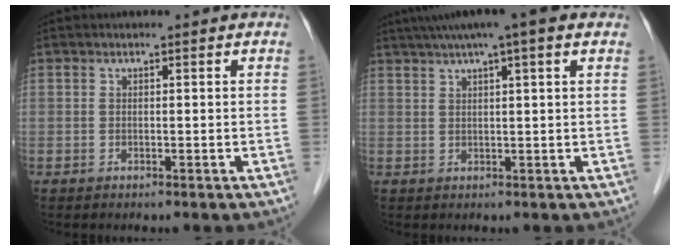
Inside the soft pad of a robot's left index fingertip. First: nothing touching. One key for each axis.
{"total": 8.9, "fx": 5.8, "fy": 0.3, "fz": 6.7, "tx": -0.108, "ty": 0.034, "tz": 0.082}